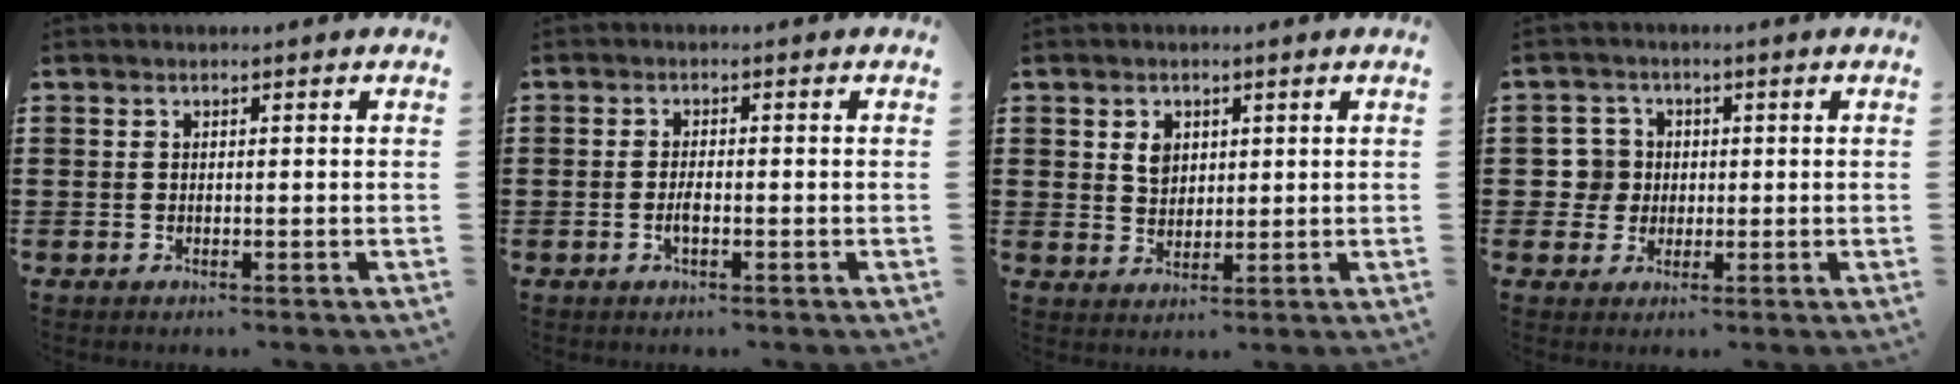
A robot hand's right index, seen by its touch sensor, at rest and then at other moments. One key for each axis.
{"total": 2.0, "fx": -0.7, "fy": 0.6, "fz": 1.7, "tx": -0.034, "ty": 0.000, "tz": -0.012}
{"total": 3.0, "fx": 1.3, "fy": 2.2, "fz": 1.6, "tx": -0.032, "ty": 0.004, "tz": 0.021}
{"total": 4.4, "fx": 0.0, "fy": 4.3, "fz": 1.1, "tx": -0.039, "ty": 0.013, "tz": -0.001}